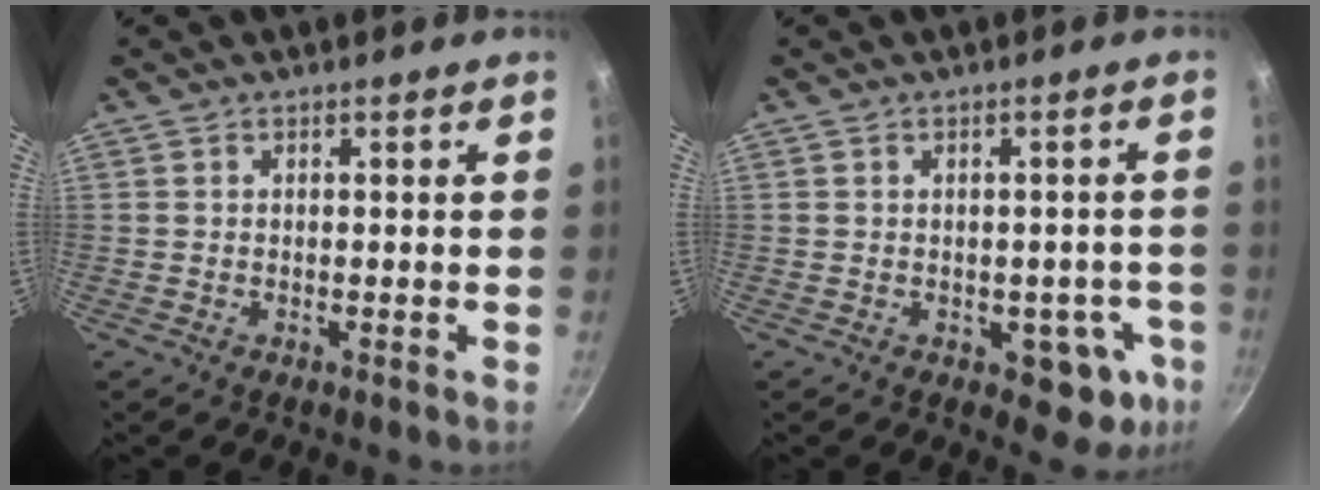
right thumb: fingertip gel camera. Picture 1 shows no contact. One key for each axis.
{"total": 8.4, "fx": -2.5, "fy": 5.4, "fz": 6.0, "tx": -0.014, "ty": 0.020, "tz": -0.022}